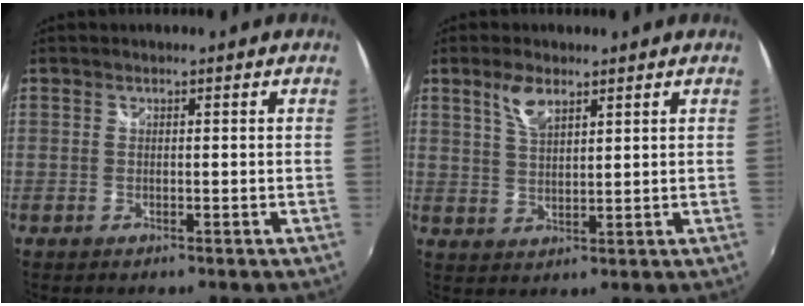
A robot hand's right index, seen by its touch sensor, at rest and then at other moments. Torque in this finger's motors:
{"motor_torque": [0.07, 0.06, 0.34, 0.04]}